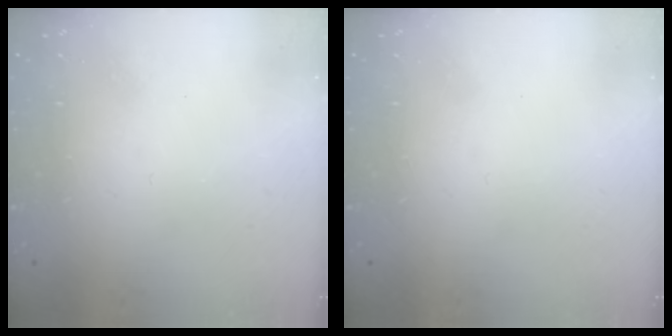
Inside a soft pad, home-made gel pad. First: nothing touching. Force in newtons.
{"total": 0.0}